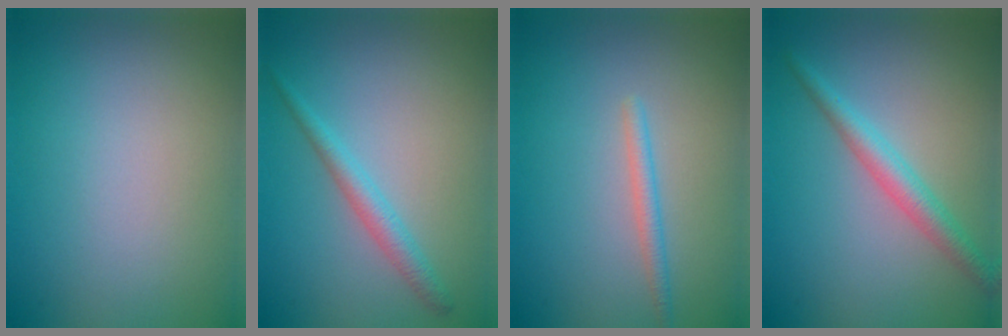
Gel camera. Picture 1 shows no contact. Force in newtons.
{"total": 2.2, "press": 2.2, "slide": 0.1}
{"total": 1.5, "press": 1.5, "slide": 0.1}
{"total": 2.9, "press": 2.9, "slide": 0.0}